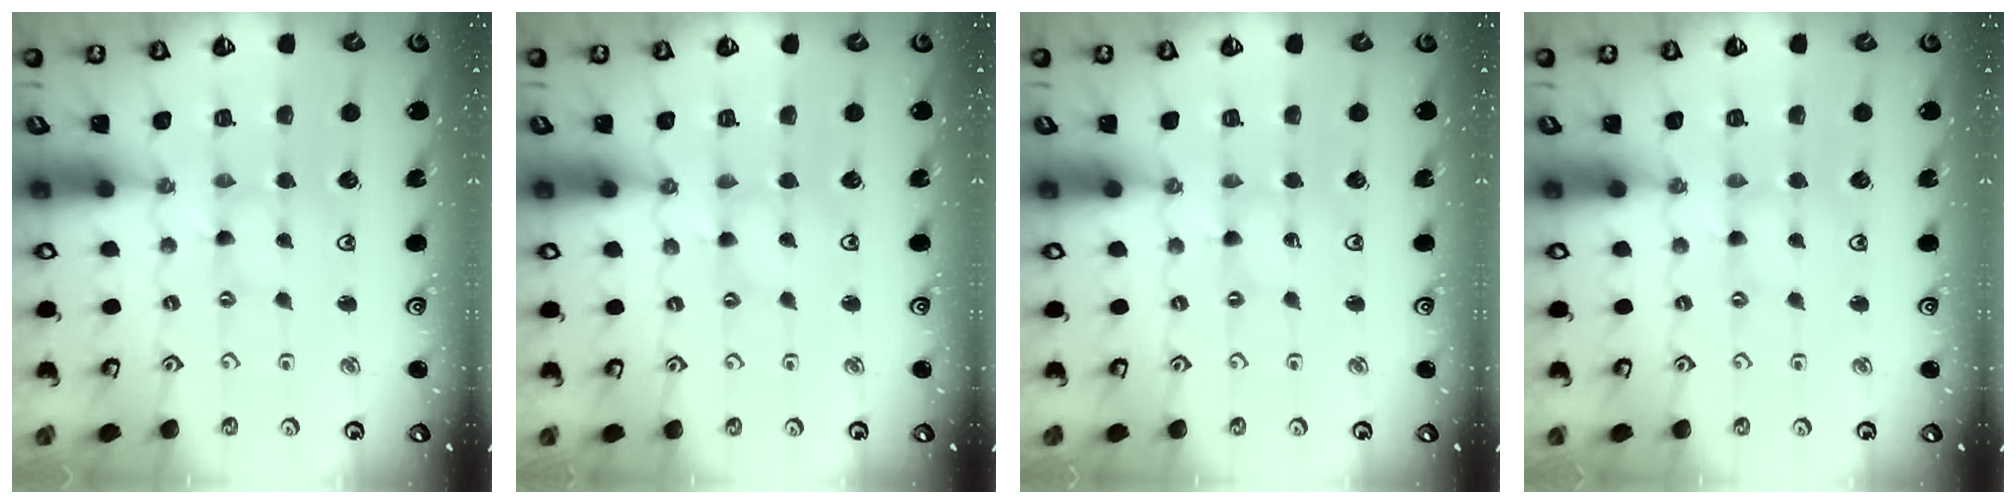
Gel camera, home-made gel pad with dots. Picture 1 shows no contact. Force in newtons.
{"total": 0.6, "press": 0.6, "slide": 0.2}
{"total": 0.0}
{"total": 1.7, "press": 1.7, "slide": 0.3}